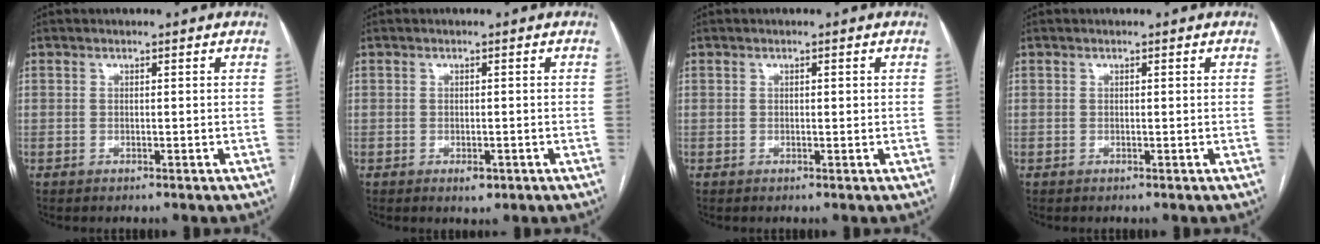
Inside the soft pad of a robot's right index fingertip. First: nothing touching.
{"total": 1.7, "force": [-0.9, 0.9, 1.1], "torque": [-0.011, 0.000, -0.006]}
{"total": 0.6, "force": [0.1, 0.2, 0.5], "torque": [-0.007, 0.000, 0.002]}
{"total": 0.0}